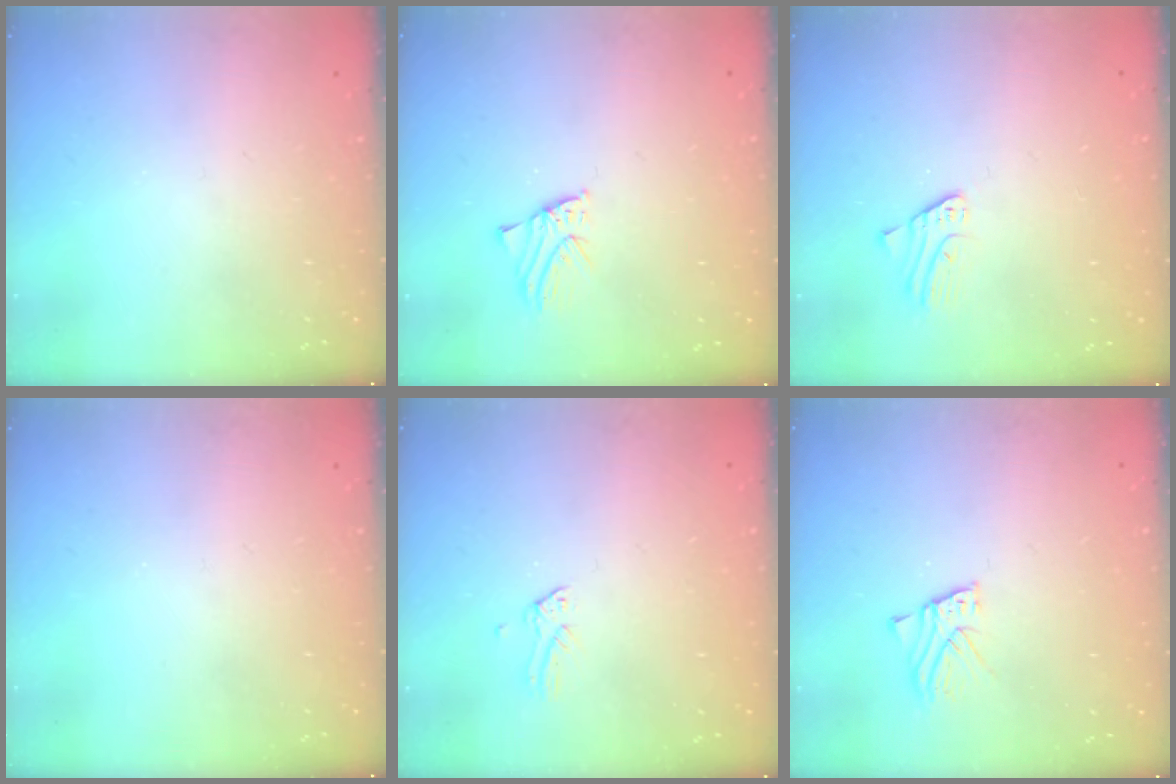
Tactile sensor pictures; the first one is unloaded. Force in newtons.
{"total": 0.9, "press": 0.9, "slide": 0.0}
{"total": 2.4, "press": 2.4, "slide": 0.2}
{"total": 0.0}
{"total": 0.0}
{"total": 2.8, "press": 2.8, "slide": 0.2}